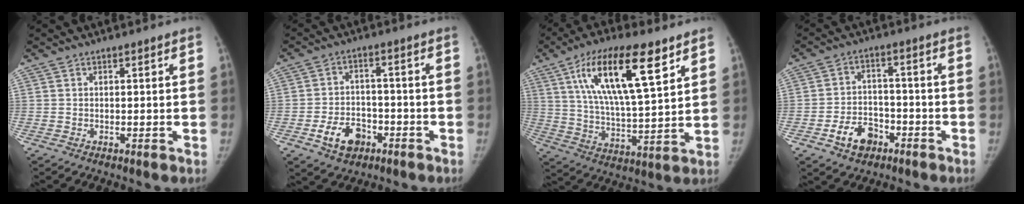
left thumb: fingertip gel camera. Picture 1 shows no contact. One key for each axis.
{"total": 8.0, "fx": -3.8, "fy": 5.6, "fz": 4.3, "tx": -0.055, "ty": 0.026, "tz": -0.061}
{"total": 19.2, "fx": 9.1, "fy": 5.6, "fz": 15.9, "tx": -0.268, "ty": -0.027, "tz": 0.161}
{"total": 7.8, "fx": -4.1, "fy": 5.4, "fz": 3.8, "tx": -0.043, "ty": 0.031, "tz": -0.066}